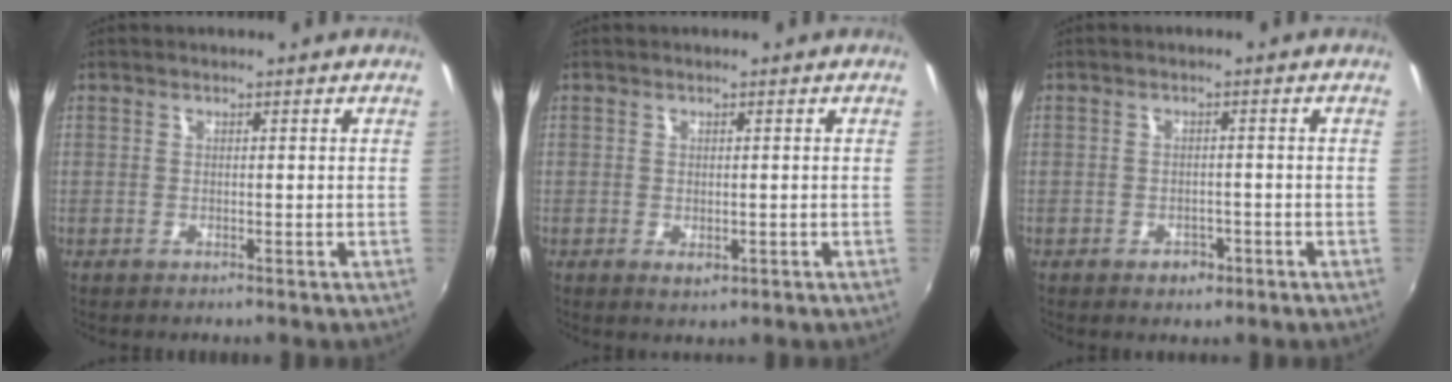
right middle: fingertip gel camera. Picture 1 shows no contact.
{"total": 1.7, "force": [-0.3, 1.2, 1.2], "torque": [-0.018, -0.003, -0.003]}
{"total": 2.9, "force": [-1.6, 2.0, 1.3], "torque": [-0.025, 0.000, -0.019]}